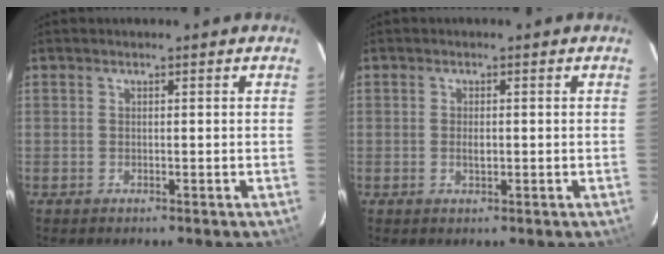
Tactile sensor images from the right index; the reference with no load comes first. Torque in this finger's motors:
{"motor_torque": [0.40, -0.12, 0.13, 0.01]}